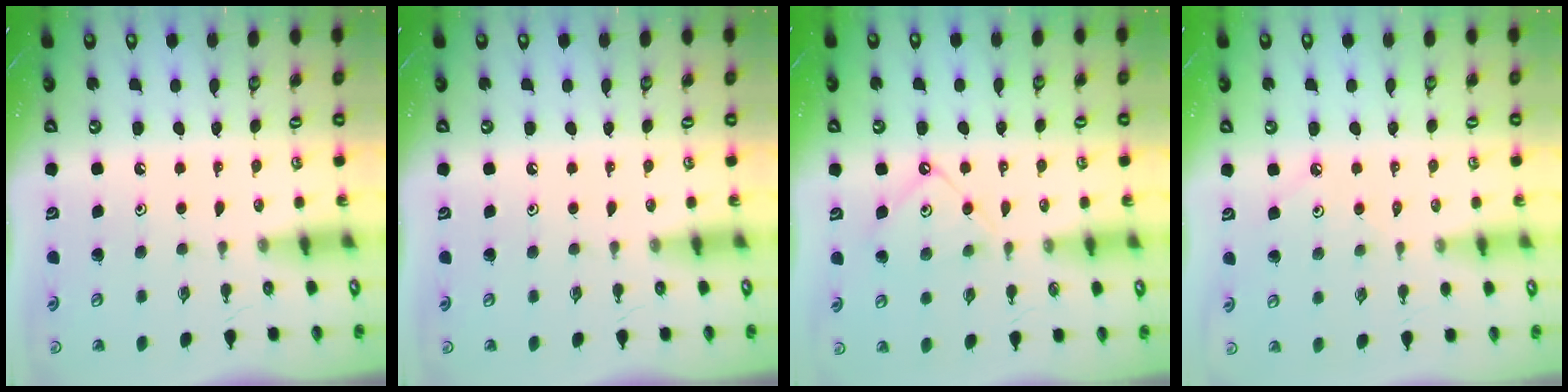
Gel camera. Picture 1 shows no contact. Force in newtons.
{"total": 0.0}
{"total": 7.7, "press": 7.7, "slide": 0.8}
{"total": 2.2, "press": 2.2, "slide": 0.4}